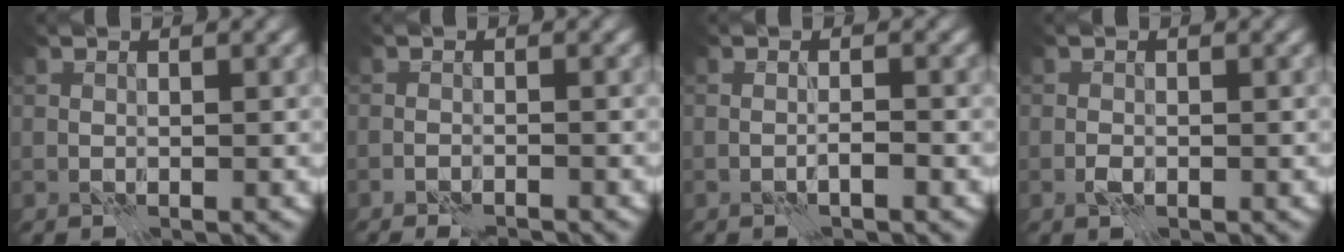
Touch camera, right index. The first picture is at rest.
{"total": 1.4, "force": [-1.3, -0.5, 0.4], "torque": [-0.006, 0.001, -0.023]}
{"total": 0.8, "force": [-0.5, -0.4, 0.4], "torque": [-0.006, 0.006, -0.015]}
{"total": 0.7, "force": [-0.4, 0.4, 0.5], "torque": [-0.009, 0.002, -0.011]}